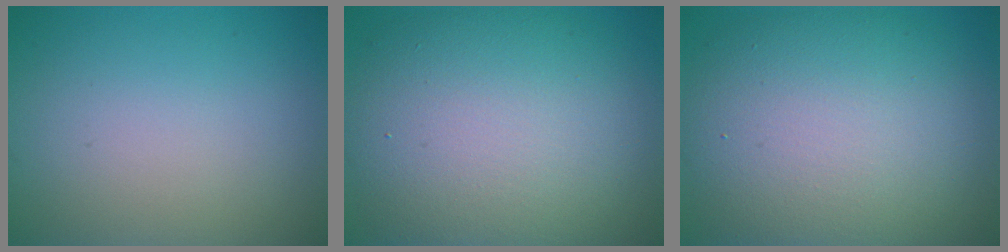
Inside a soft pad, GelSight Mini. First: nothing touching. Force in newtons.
{"total": 12.5, "press": 12.4, "slide": 0.9}
{"total": 11.8, "press": 11.8, "slide": 0.5}